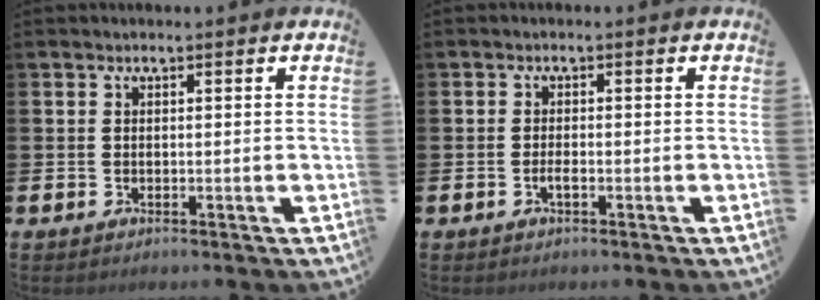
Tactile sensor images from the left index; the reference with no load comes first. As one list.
[{"total": 1.1, "force": [-0.6, 0.3, 0.9], "torque": [-0.026, 0.002, -0.009]}]